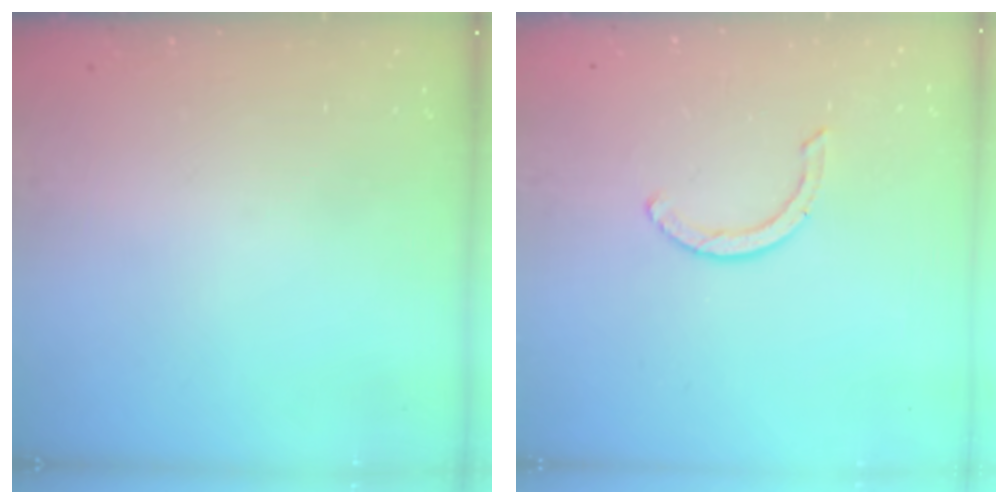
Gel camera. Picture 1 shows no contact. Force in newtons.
{"total": 3.1, "press": 3.1, "slide": 0.1}